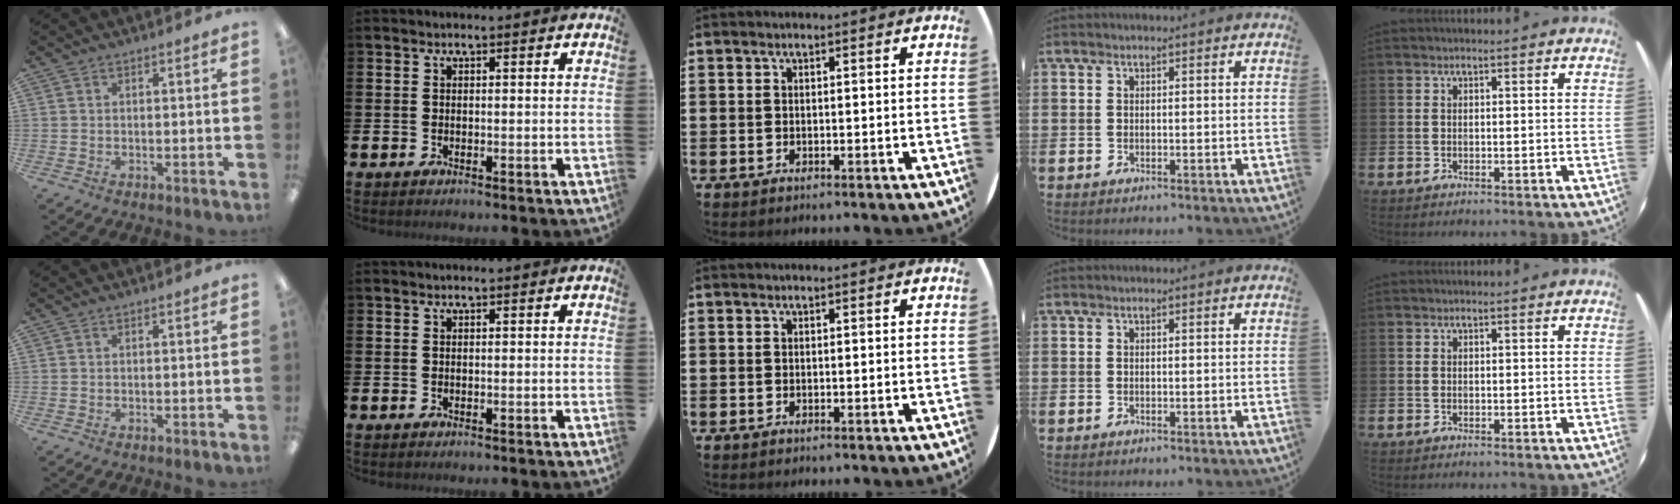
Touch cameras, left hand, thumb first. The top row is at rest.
{}